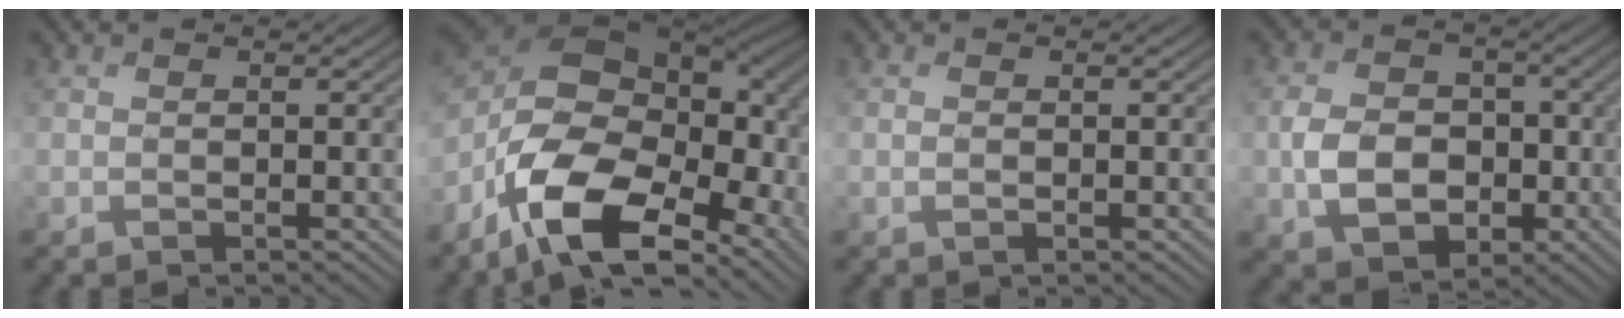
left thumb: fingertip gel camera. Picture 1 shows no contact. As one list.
[{"total": 18.4, "force": [-6.6, 9.8, 14.1], "torque": [-0.278, -0.017, -0.121]}, {"total": 0.6, "force": [-0.1, 0.3, 0.4], "torque": [-0.010, -0.001, 0.000]}, {"total": 7.5, "force": [-1.5, 5.8, 4.6], "torque": [-0.095, -0.009, -0.032]}]